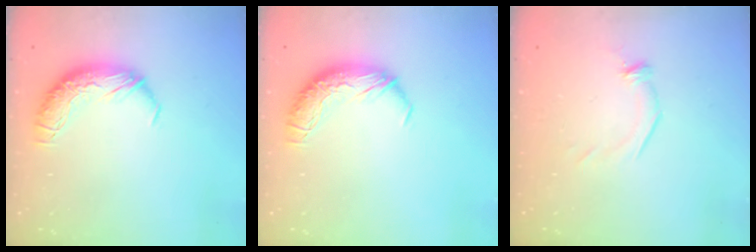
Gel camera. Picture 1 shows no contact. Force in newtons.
{"total": 0.0}
{"total": 5.1, "press": 5.0, "slide": 0.8}